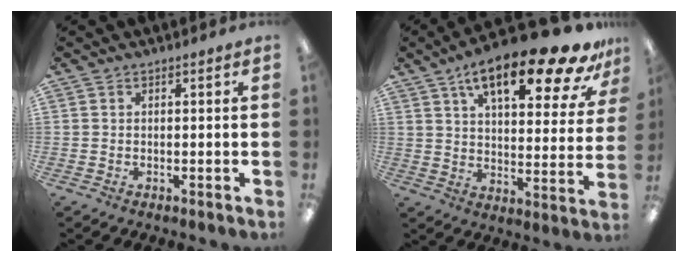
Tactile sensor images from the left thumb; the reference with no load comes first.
{"total": 21.9, "force": [13.0, 7.3, 15.9], "torque": [-0.237, -0.069, 0.206]}